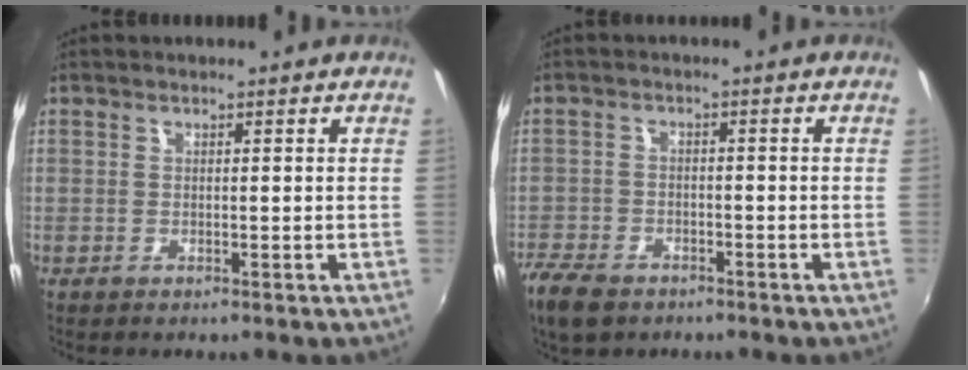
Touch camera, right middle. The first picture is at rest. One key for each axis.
{"total": 8.6, "fx": -6.1, "fy": 4.7, "fz": 3.7, "tx": -0.114, "ty": -0.016, "tz": -0.115}